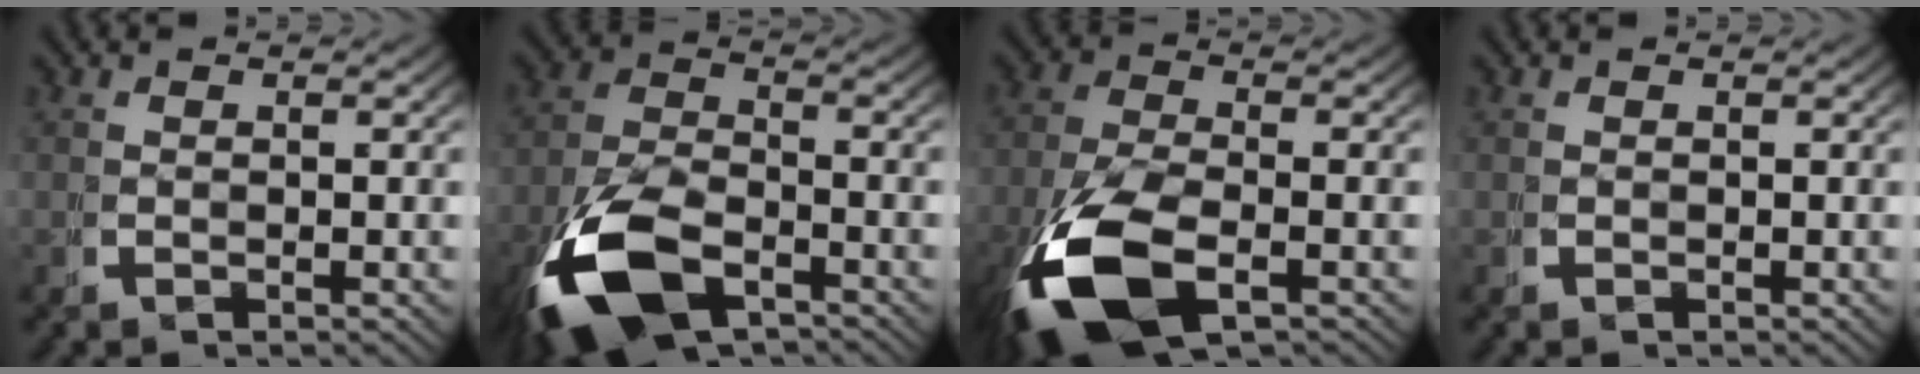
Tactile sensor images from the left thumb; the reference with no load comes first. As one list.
[{"total": 10.0, "force": [-4.7, 5.9, 6.6], "torque": [-0.140, -0.029, -0.068]}, {"total": 10.0, "force": [-3.4, 5.3, 7.7], "torque": [-0.180, -0.033, -0.040]}, {"total": 0.0}]